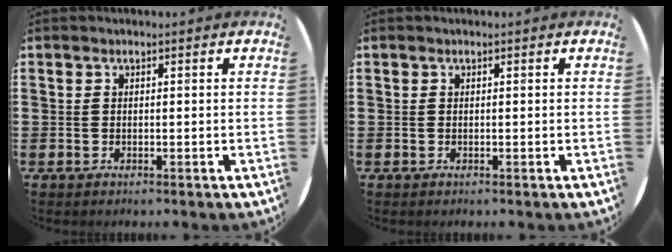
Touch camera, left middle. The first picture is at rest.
{"total": 0.0}